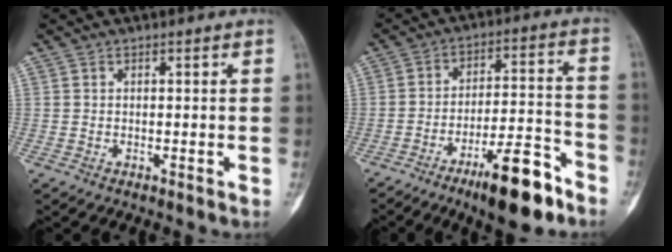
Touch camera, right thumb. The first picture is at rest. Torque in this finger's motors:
{"motor_torque": [2.32, 1.09, 1.10, -1.49, 0.27]}